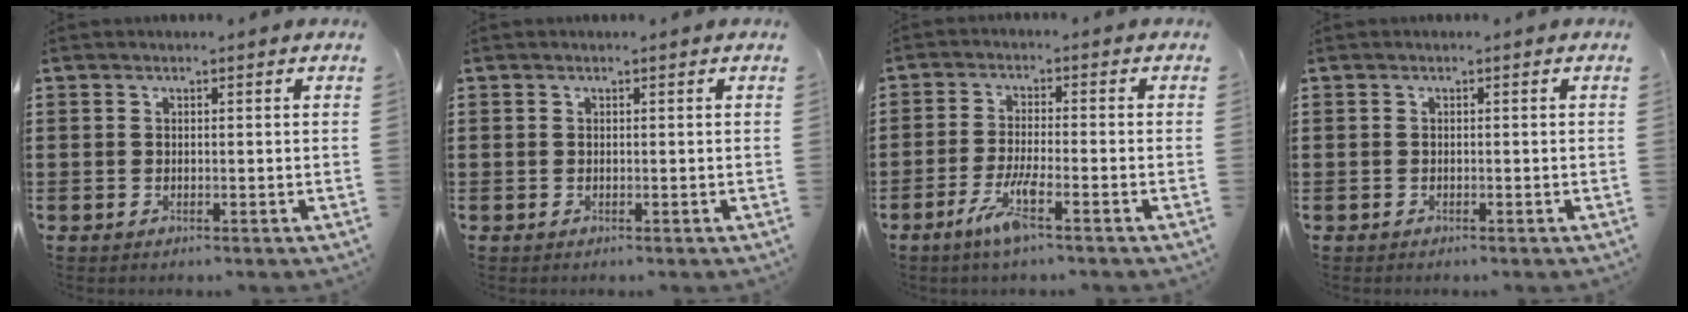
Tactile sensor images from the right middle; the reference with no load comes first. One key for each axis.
{"total": 0.0}
{"total": 5.5, "fx": -3.1, "fy": 0.6, "fz": 4.5, "tx": -0.100, "ty": -0.012, "tz": -0.060}
{"total": 0.0}